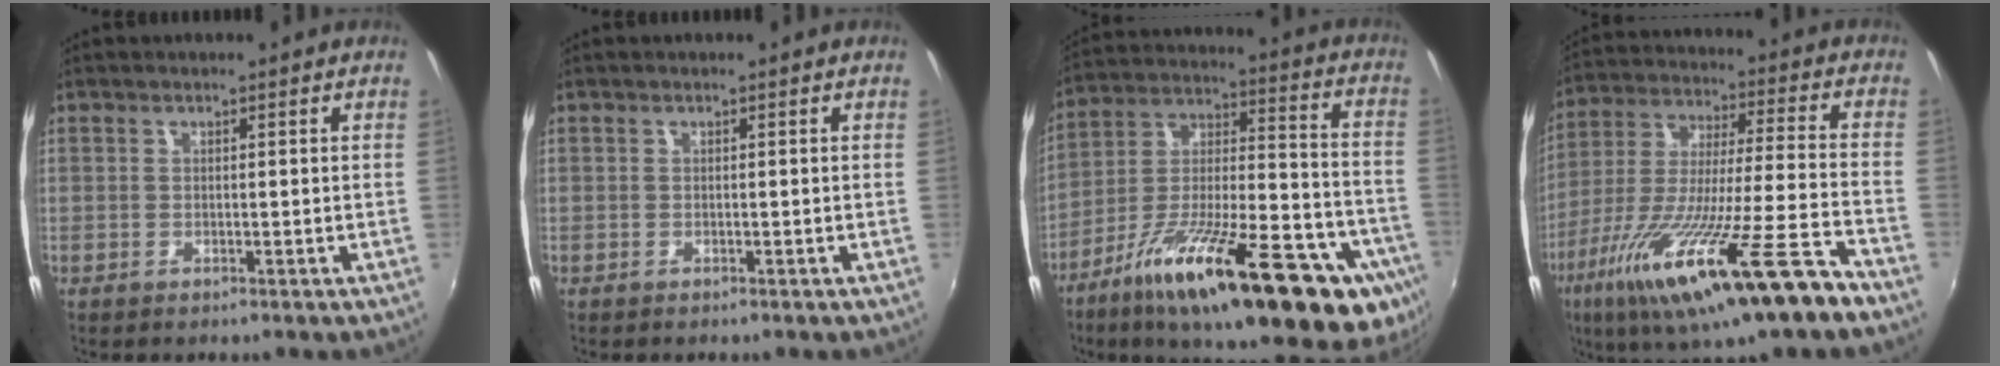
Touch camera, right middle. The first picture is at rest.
{"total": 0.0}
{"total": 32.7, "force": [-17.6, 8.9, 26.2], "torque": [-0.380, -0.024, -0.267]}
{"total": 24.1, "force": [-14.2, 1.2, 19.4], "torque": [-0.346, -0.075, -0.239]}